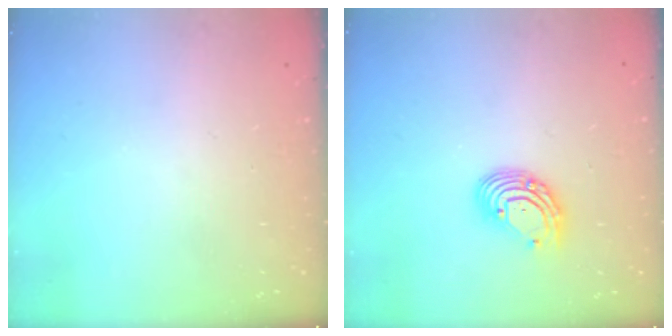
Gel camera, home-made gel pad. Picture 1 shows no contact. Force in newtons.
{"total": 8.3, "press": 8.2, "slide": 0.7}